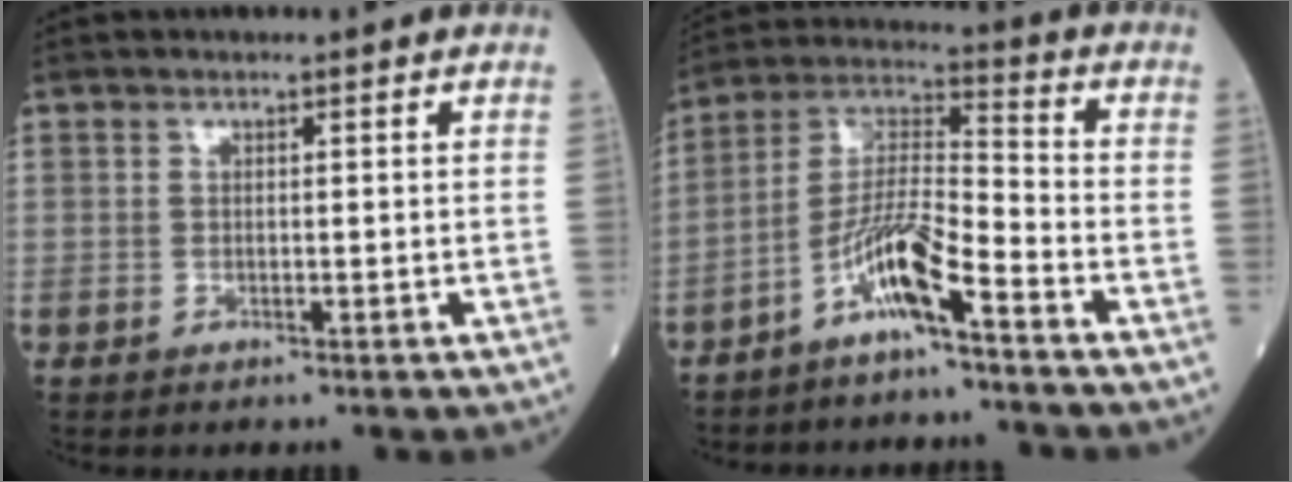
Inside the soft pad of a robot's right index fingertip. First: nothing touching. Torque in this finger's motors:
{"motor_torque": [1.31, -0.83, 0.69, 0.20]}